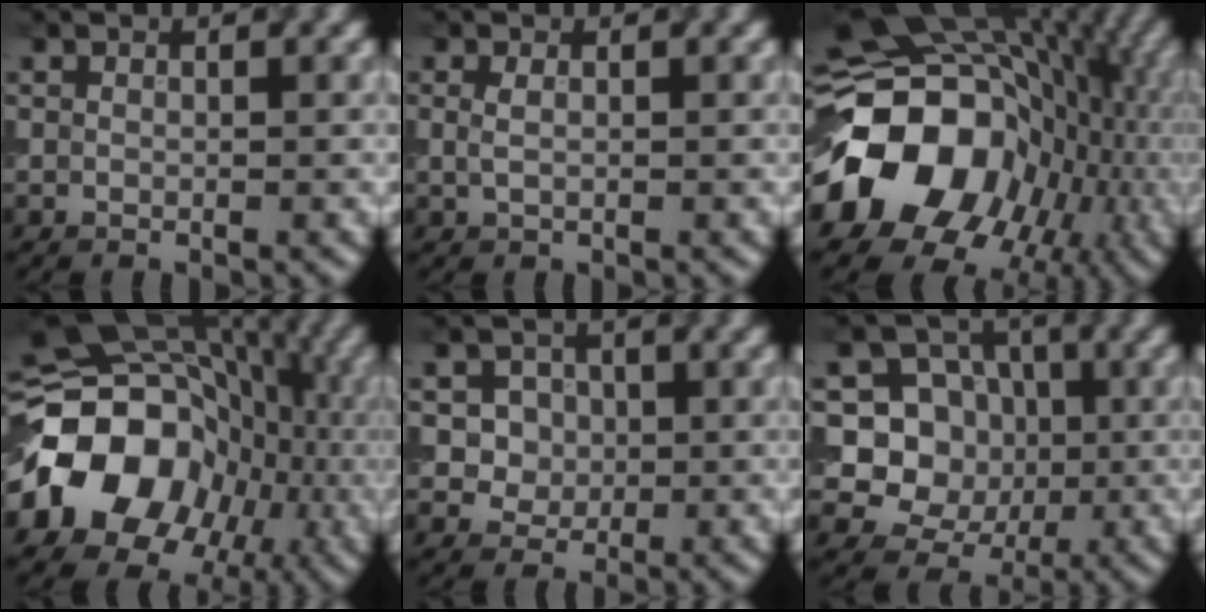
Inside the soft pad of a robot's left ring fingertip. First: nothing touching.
{"total": 1.0, "force": [0.2, 0.5, 0.9], "torque": [-0.021, -0.001, 0.006]}
{"total": 19.7, "force": [-4.2, 15.7, 11.1], "torque": [-0.215, -0.022, -0.067]}
{"total": 17.6, "force": [-3.4, 14.3, 9.7], "torque": [-0.186, -0.018, -0.065]}
{"total": 4.5, "force": [1.2, 4.0, 1.8], "torque": [-0.019, 0.008, 0.014]}
{"total": 7.7, "force": [0.0, 7.1, 2.8], "torque": [-0.042, 0.002, -0.026]}